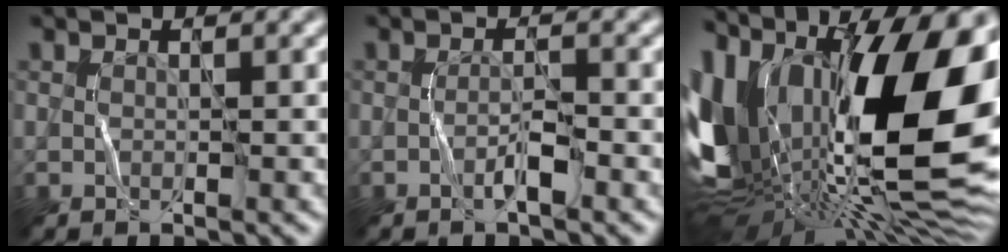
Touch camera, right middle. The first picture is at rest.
{"total": 1.3, "force": [-1.0, -0.1, 0.8], "torque": [-0.016, 0.013, -0.015]}
{"total": 21.1, "force": [3.9, 11.3, 17.4], "torque": [-0.310, -0.005, 0.064]}